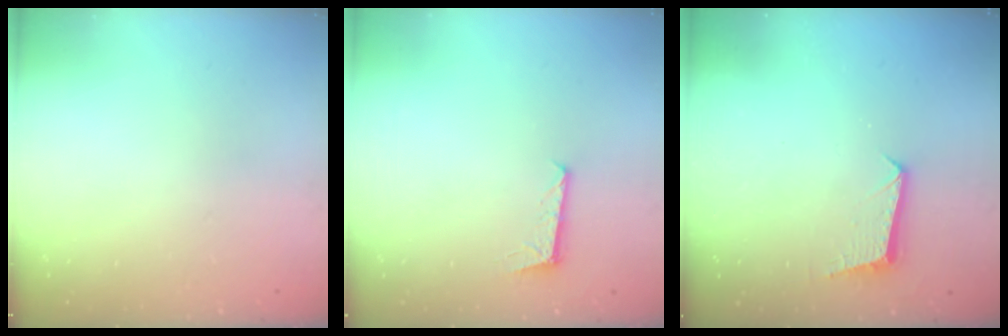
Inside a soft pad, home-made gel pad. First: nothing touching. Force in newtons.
{"total": 5.1, "press": 5.0, "slide": 0.4}
{"total": 7.1, "press": 7.1, "slide": 0.5}